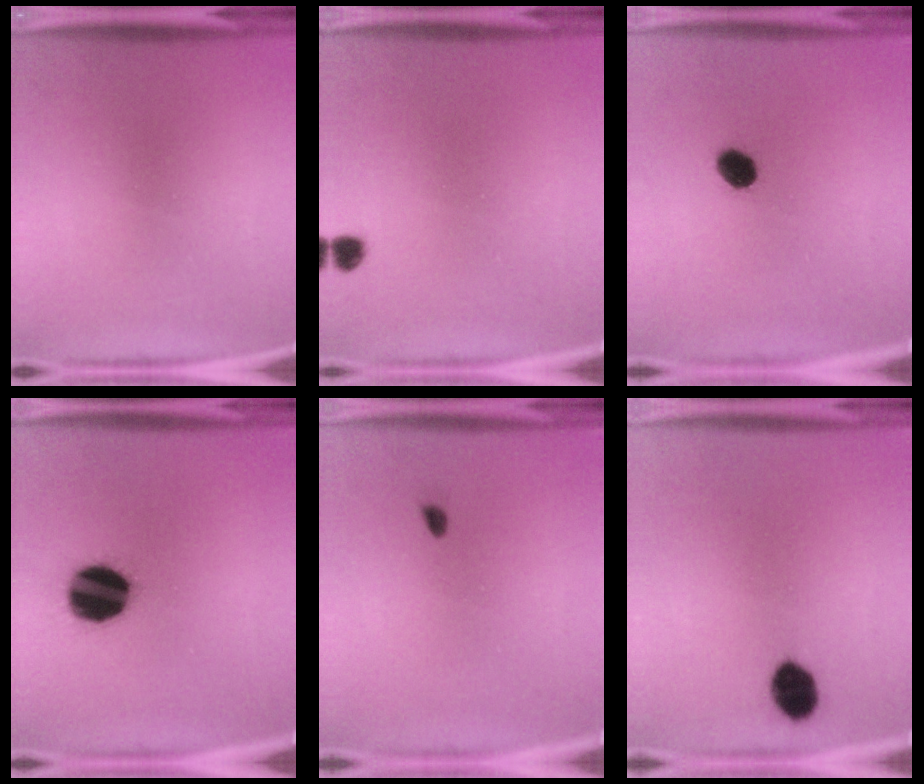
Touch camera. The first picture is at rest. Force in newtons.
{"total": 1.8}
{"total": 4.7}
{"total": 17.1}
{"total": 0.6}
{"total": 6.5}